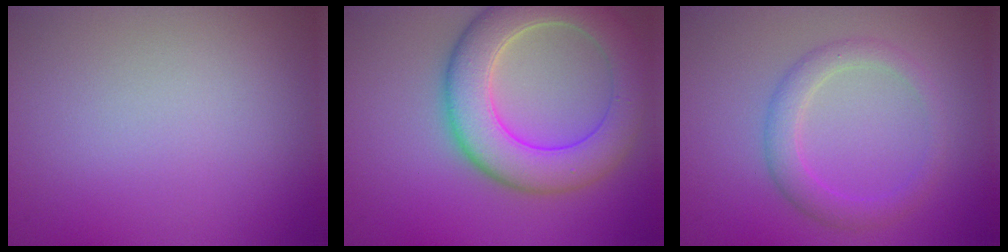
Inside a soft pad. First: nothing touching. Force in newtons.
{"total": 8.0, "press": 7.9, "slide": 0.7}
{"total": 2.8, "press": 2.8, "slide": 0.3}